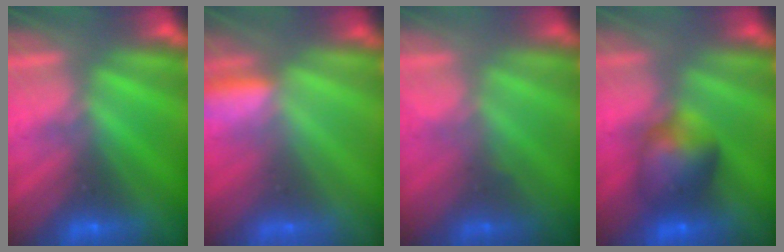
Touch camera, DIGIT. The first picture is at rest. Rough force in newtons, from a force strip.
{"total": 2.9}
{"total": 1.1}
{"total": 6.0}